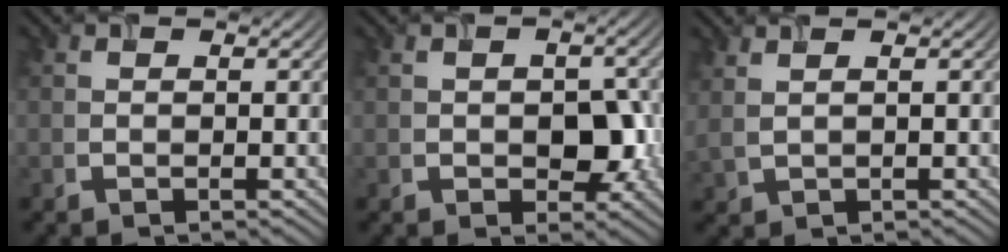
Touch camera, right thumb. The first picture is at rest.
{"total": 4.5, "force": [-0.7, 2.7, 3.5], "torque": [-0.058, -0.009, -0.010]}
{"total": 2.2, "force": [1.5, 0.3, 1.5], "torque": [-0.037, 0.004, 0.023]}